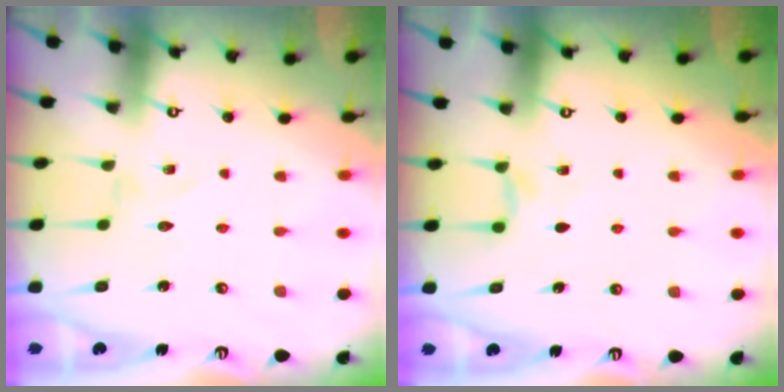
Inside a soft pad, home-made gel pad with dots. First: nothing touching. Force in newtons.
{"total": 4.0, "press": 4.0, "slide": 0.5}